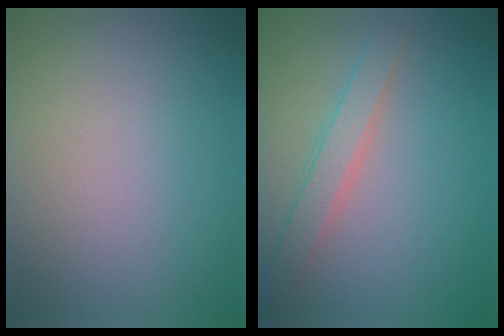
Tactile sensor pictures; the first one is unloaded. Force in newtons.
{"total": 2.5, "press": 2.5, "slide": 0.1}